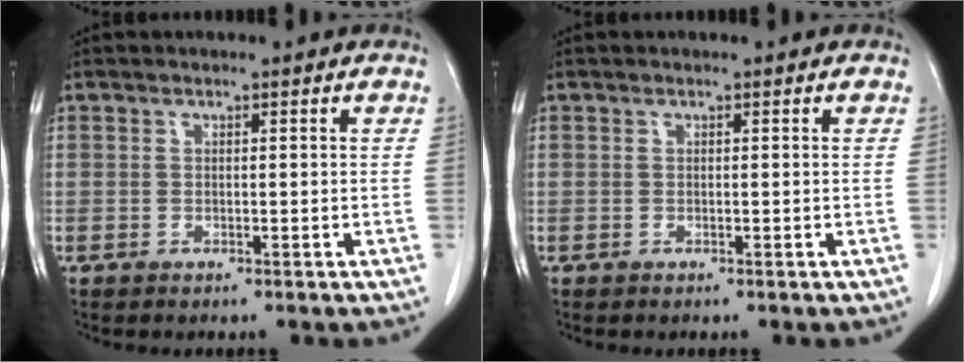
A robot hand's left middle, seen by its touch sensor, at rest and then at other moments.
{"total": 0.0}